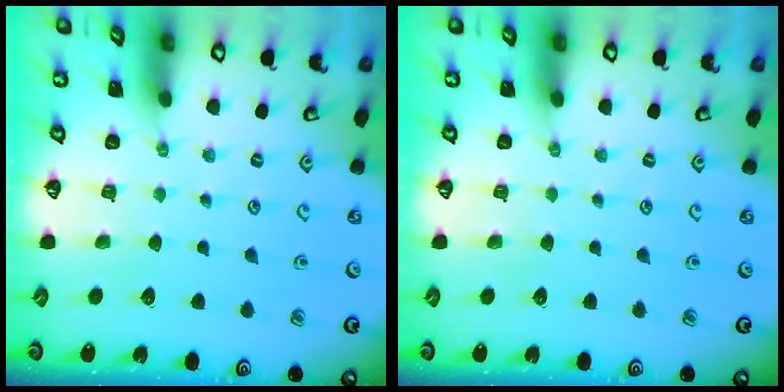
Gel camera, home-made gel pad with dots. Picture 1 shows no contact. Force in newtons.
{"total": 0.0}